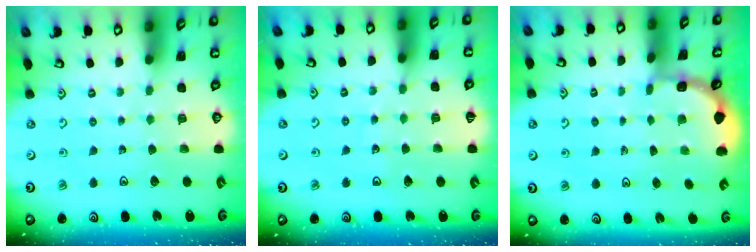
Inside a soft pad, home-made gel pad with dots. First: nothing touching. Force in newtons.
{"total": 4.9, "press": 4.9, "slide": 0.4}
{"total": 1.7, "press": 1.7, "slide": 0.2}